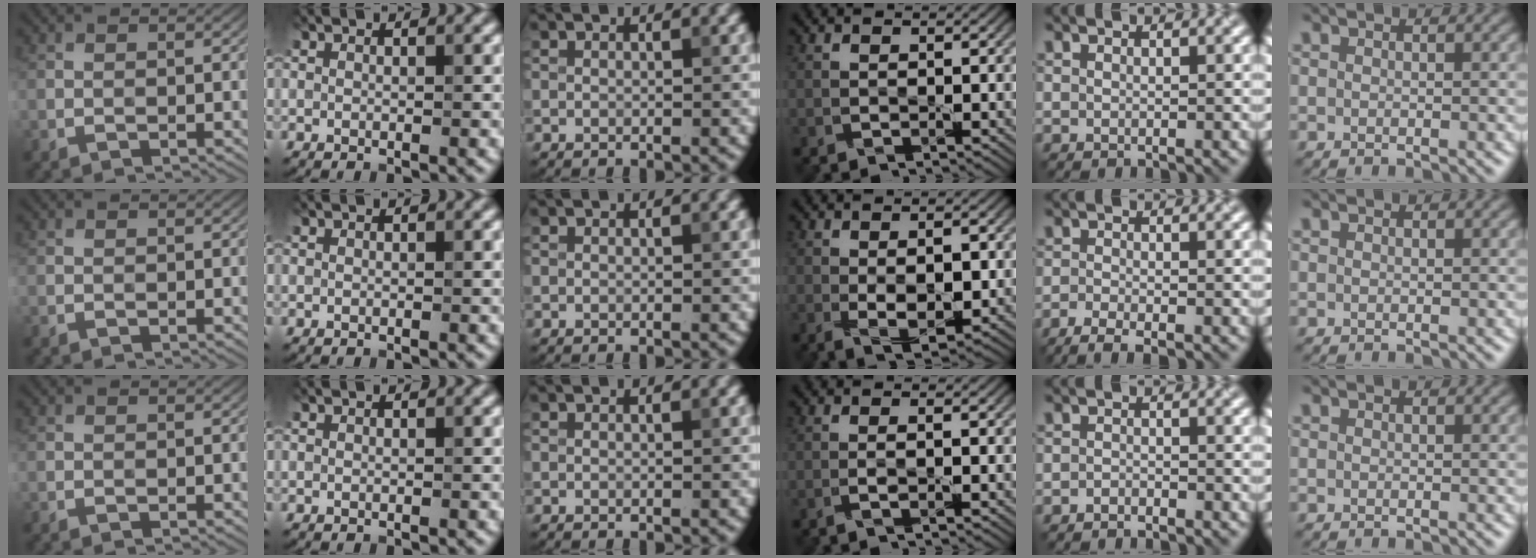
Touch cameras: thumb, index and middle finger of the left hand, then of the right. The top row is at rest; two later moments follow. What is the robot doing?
{"motion": "squeeze", "object": "foam earplug"}